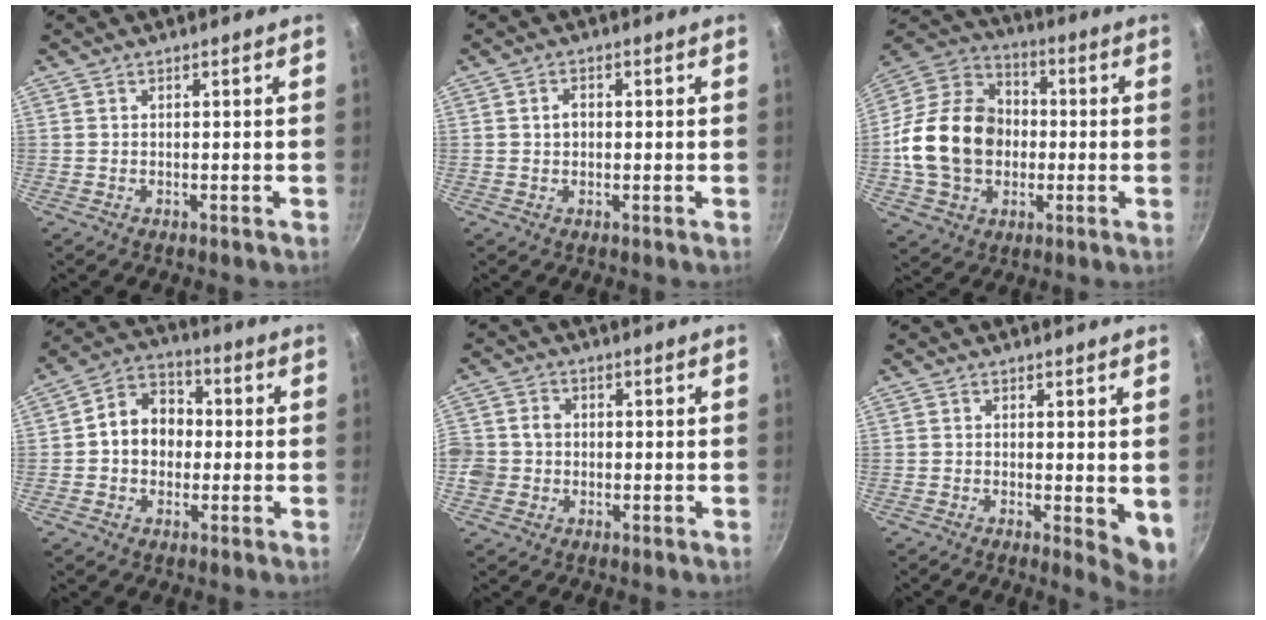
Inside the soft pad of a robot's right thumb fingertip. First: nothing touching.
{"total": 2.2, "force": [0.2, 1.7, 1.4], "torque": [-0.014, 0.008, 0.002]}
{"total": 19.8, "force": [-1.6, 15.6, 12.1], "torque": [-0.190, 0.033, -0.033]}
{"total": 10.2, "force": [-0.2, 8.3, 5.9], "torque": [-0.057, 0.026, -0.020]}
{"total": 8.1, "force": [-1.0, 7.4, 3.2], "torque": [-0.061, 0.018, -0.028]}
{"total": 5.1, "force": [0.1, 1.9, 4.7], "torque": [-0.054, -0.010, 0.002]}